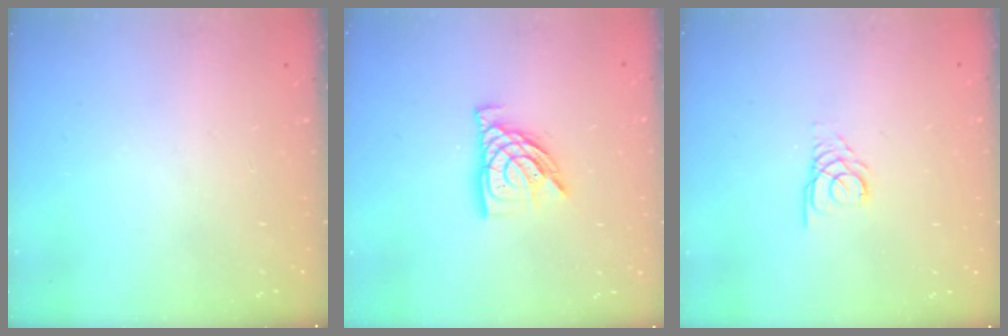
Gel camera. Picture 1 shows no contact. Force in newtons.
{"total": 12.2, "press": 12.1, "slide": 1.2}
{"total": 4.8, "press": 4.8, "slide": 0.3}